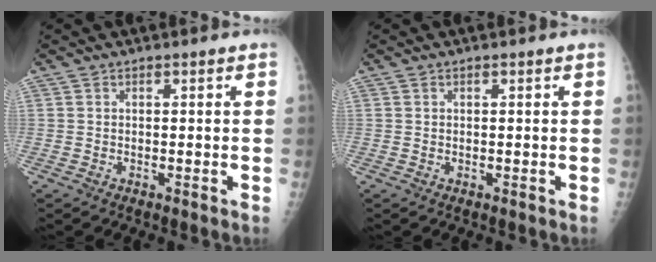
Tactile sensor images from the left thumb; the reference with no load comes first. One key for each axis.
{"total": 0.0}